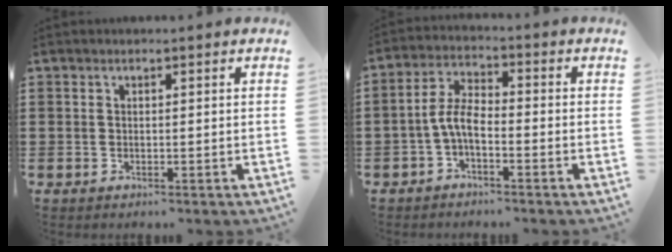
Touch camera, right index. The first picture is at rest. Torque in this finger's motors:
{"motor_torque": [0.82, -0.72, 0.44, 0.15]}